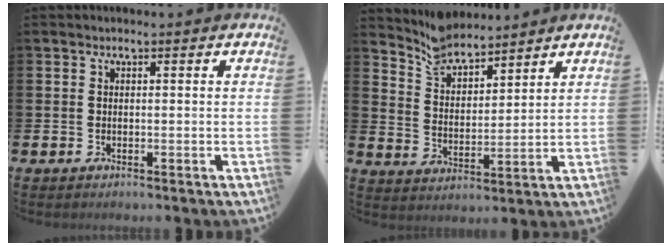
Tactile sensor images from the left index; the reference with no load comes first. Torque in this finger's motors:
{"motor_torque": [-0.01, -0.05, -0.42, -0.14]}